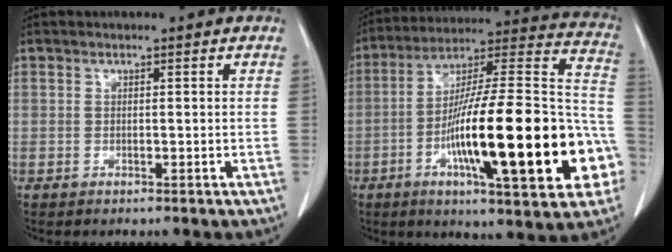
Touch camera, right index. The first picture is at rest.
{"total": 29.5, "force": [-8.4, 4.7, 27.9], "torque": [-0.378, 0.003, -0.133]}